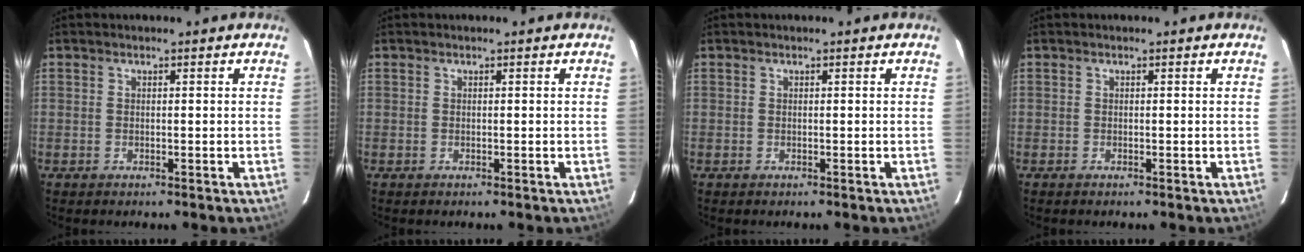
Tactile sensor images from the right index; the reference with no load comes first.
{"total": 0.0}
{"total": 0.0}
{"total": 0.0}